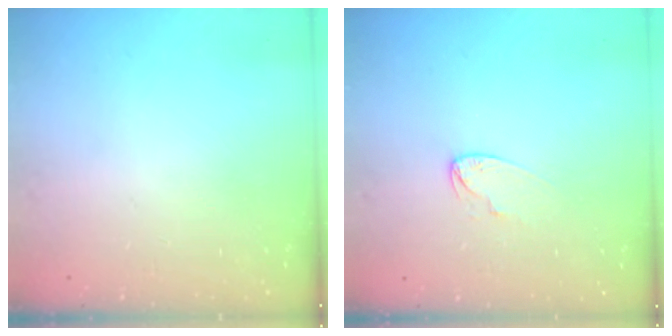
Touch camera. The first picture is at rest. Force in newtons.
{"total": 4.8, "press": 4.8, "slide": 0.4}